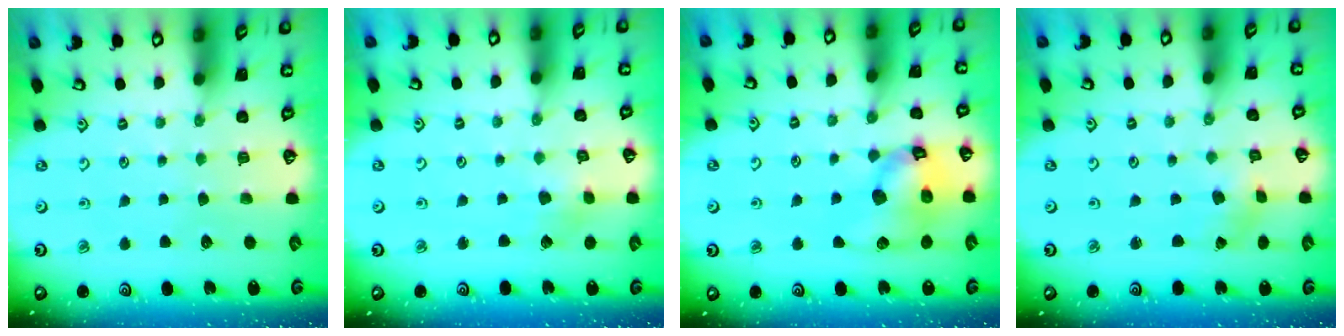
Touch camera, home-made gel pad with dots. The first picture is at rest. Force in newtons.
{"total": 2.6, "press": 2.5, "slide": 0.4}
{"total": 13.9, "press": 13.8, "slide": 1.0}
{"total": 1.1, "press": 1.0, "slide": 0.1}